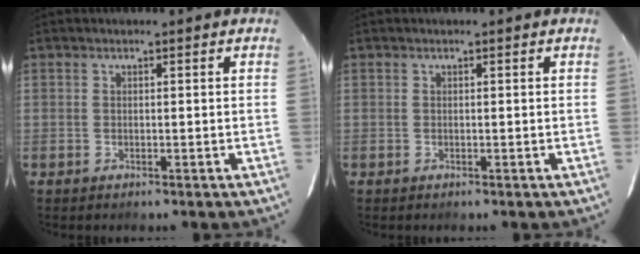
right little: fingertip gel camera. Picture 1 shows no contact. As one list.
[{"total": 0.0}]